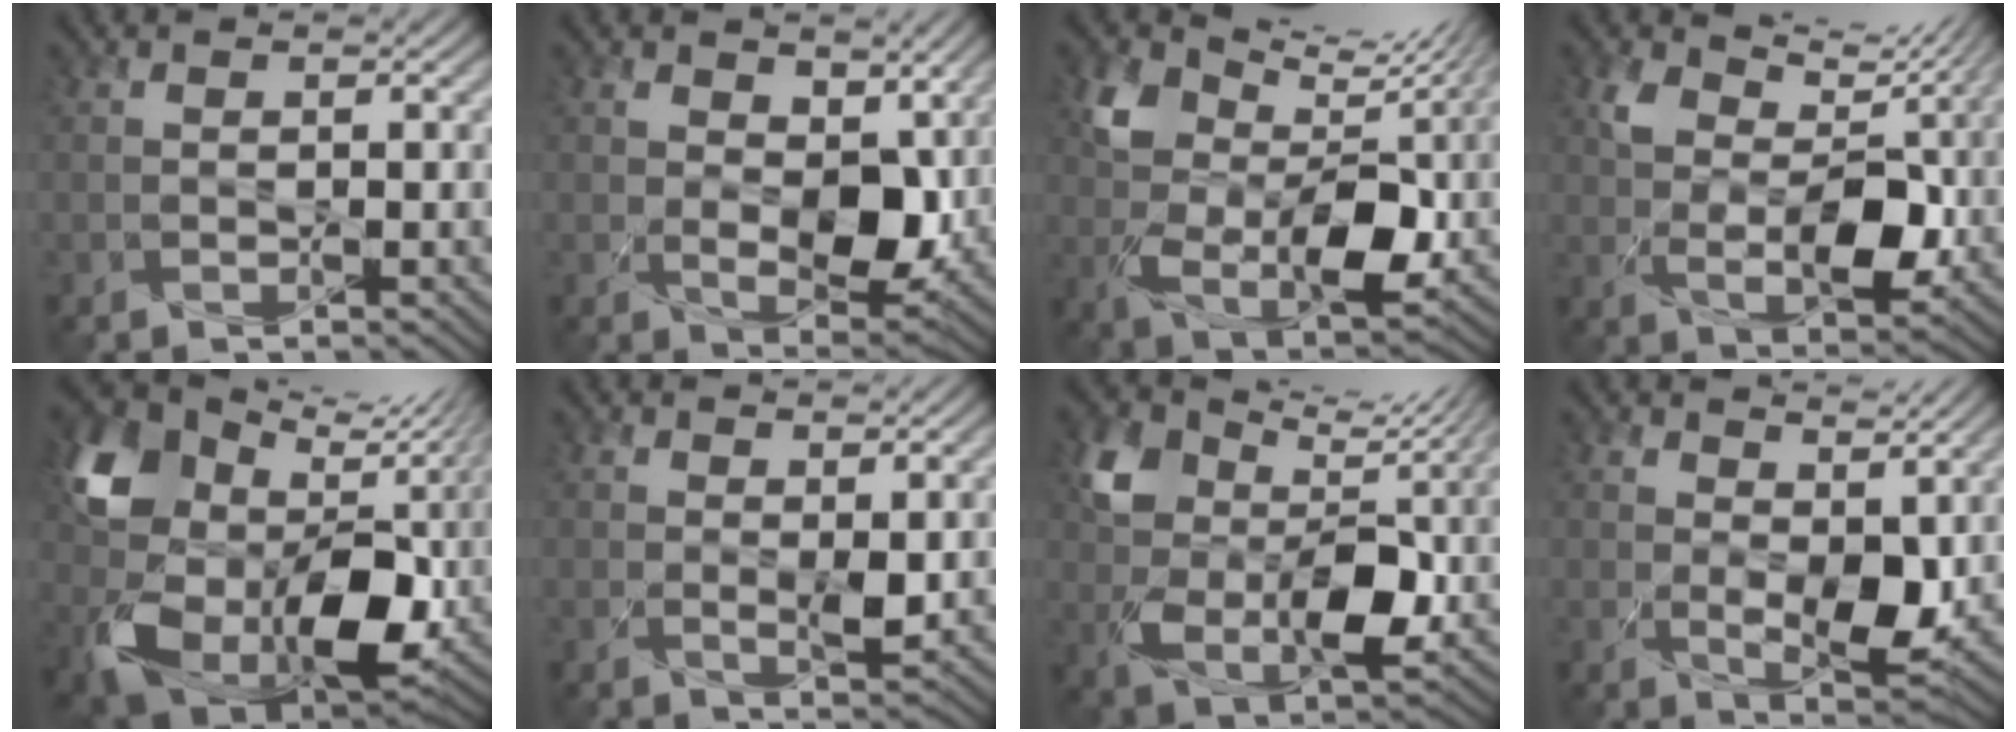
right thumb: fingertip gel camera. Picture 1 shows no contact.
{"total": 6.7, "force": [1.6, 4.1, 5.1], "torque": [-0.106, -0.020, 0.028]}
{"total": 11.6, "force": [5.0, 6.6, 8.1], "torque": [-0.174, -0.010, 0.101]}
{"total": 8.4, "force": [3.9, 4.2, 6.2], "torque": [-0.127, -0.011, 0.076]}
{"total": 16.0, "force": [3.0, 11.3, 10.9], "torque": [-0.246, -0.020, 0.068]}
{"total": 2.4, "force": [0.9, 0.9, 2.0], "torque": [-0.044, -0.011, 0.021]}
{"total": 11.0, "force": [3.0, 7.1, 7.8], "torque": [-0.167, -0.020, 0.065]}
{"total": 6.9, "force": [2.7, 3.6, 5.2], "torque": [-0.100, -0.015, 0.050]}